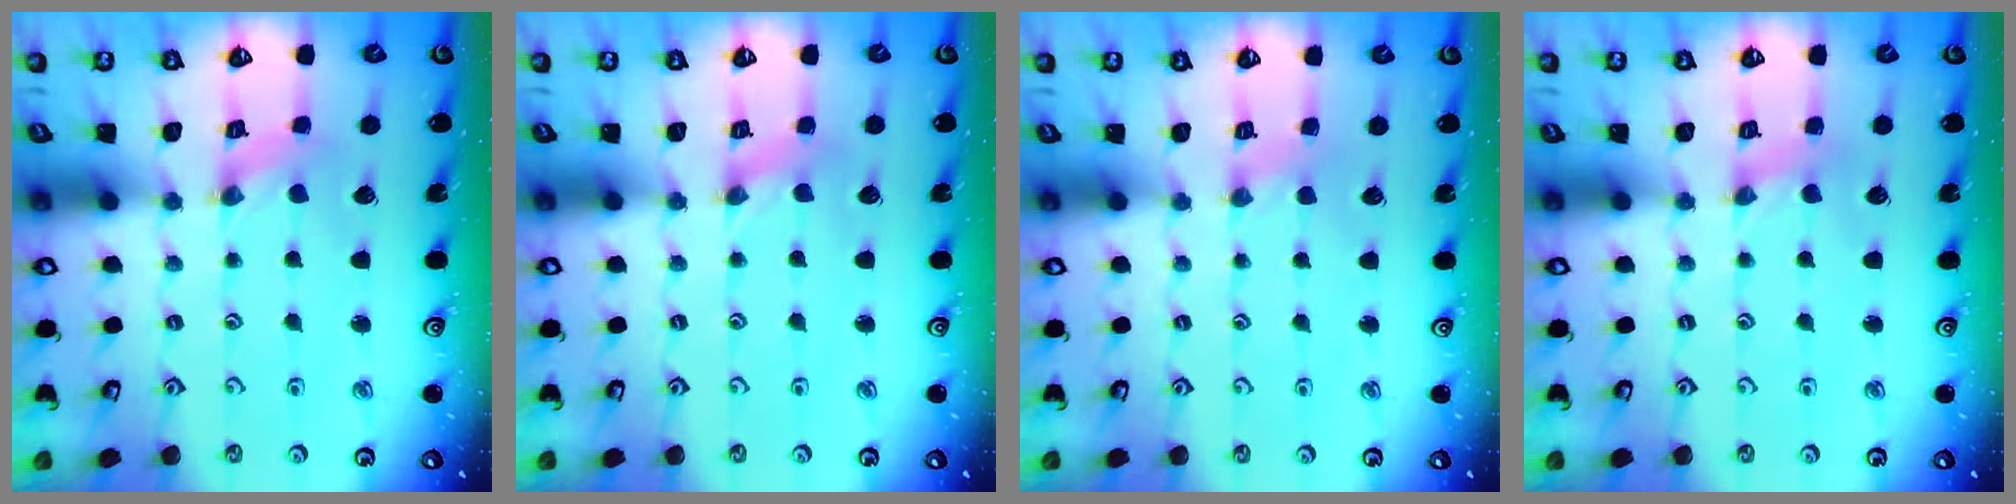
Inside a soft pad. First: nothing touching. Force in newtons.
{"total": 0.0}
{"total": 1.1, "press": 1.1, "slide": 0.2}
{"total": 1.5, "press": 1.5, "slide": 0.4}